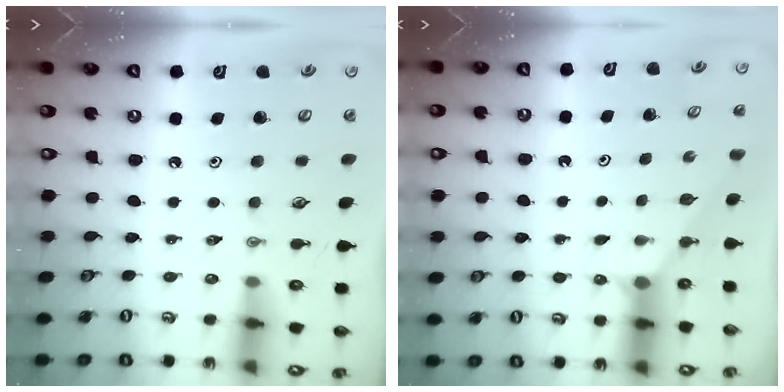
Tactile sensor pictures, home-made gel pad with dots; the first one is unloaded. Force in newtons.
{"total": 1.4, "press": 1.4, "slide": 0.1}